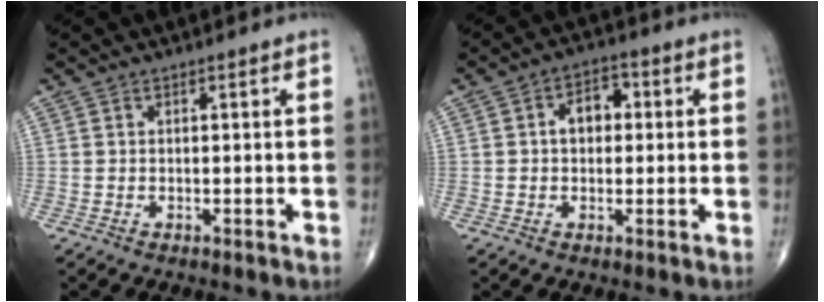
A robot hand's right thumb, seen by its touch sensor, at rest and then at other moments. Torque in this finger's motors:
{"motor_torque": [1.18, 1.47, 0.69, -0.12, 0.09]}